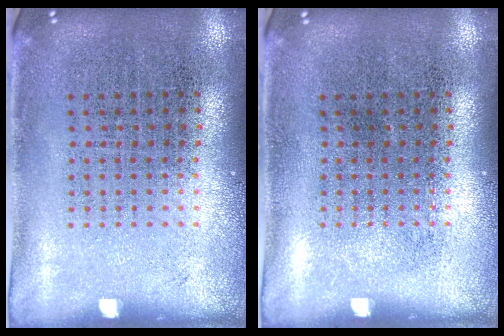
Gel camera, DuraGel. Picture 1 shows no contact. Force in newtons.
{"total": 0.0}